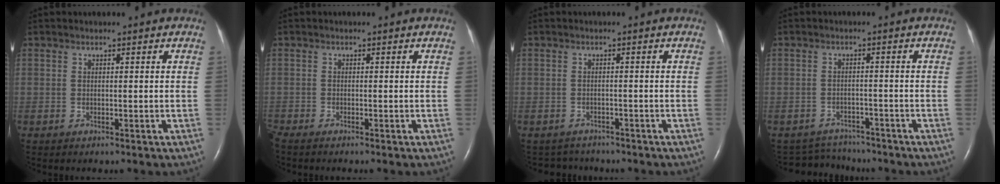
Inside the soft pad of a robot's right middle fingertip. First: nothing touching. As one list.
[{"total": 1.1, "force": [-1.0, -0.2, 0.4], "torque": [-0.014, -0.003, -0.023]}, {"total": 3.1, "force": [-2.8, 1.1, -0.5], "torque": [0.002, 0.000, -0.041]}, {"total": 5.1, "force": [-4.8, 1.1, -1.0], "torque": [0.006, 0.010, -0.073]}]